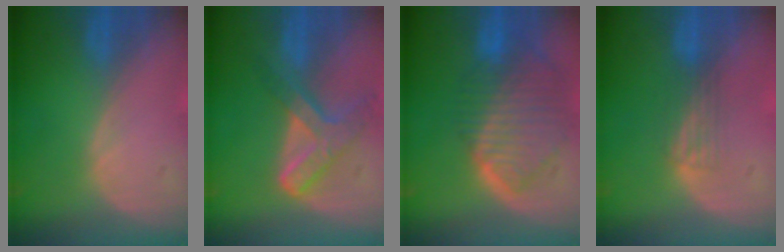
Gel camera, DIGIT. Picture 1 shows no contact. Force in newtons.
{"total": 7.2, "press": 6.2, "slide": 3.8}
{"total": 10.0, "press": 8.5, "slide": 5.2}
{"total": 2.5, "press": 2.2, "slide": 1.3}